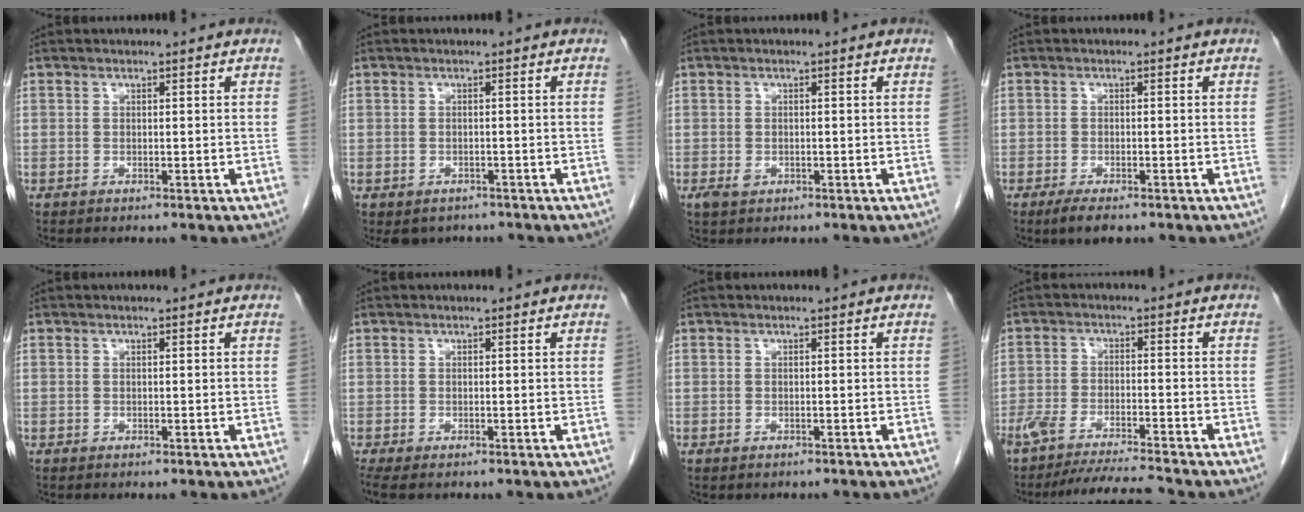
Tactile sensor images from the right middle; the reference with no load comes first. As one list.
[{"total": 3.9, "force": [-3.0, 2.5, 0.6], "torque": [-0.002, 0.003, -0.039]}, {"total": 1.5, "force": [-0.6, 1.0, 0.9], "torque": [-0.017, 0.000, -0.003]}, {"total": 3.3, "force": [-2.3, 1.0, 2.2], "torque": [-0.042, -0.007, -0.034]}, {"total": 0.0}, {"total": 2.9, "force": [-2.1, 1.1, 1.6], "torque": [-0.029, -0.011, -0.031]}, {"total": 0.8, "force": [-0.7, 0.5, 0.1], "torque": [-0.009, 0.000, -0.009]}, {"total": 10.4, "force": [-9.6, -0.2, 4.1], "torque": [-0.062, -0.011, -0.156]}]